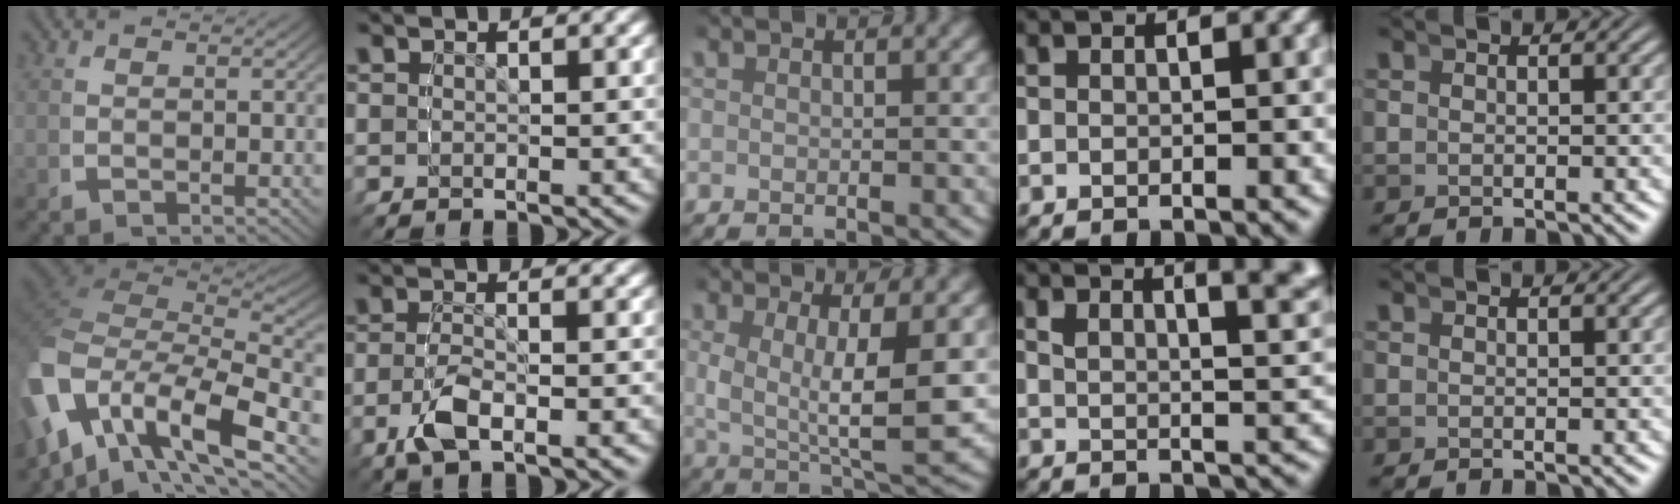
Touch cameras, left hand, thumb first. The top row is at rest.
{"thumb": {"total": 15.2, "force": [0.1, 9.3, 12.0], "torque": [-0.276, -0.043, 0.019]}, "index": {"total": 2.6, "force": [-1.5, 0.4, 2.1], "torque": [-0.043, -0.005, -0.026]}, "middle": {"total": 7.2, "force": [1.2, 2.8, 6.5], "torque": [-0.107, -0.016, 0.022]}, "ring": {"total": 9.5, "force": [4.6, 3.8, 7.4], "torque": [-0.073, 0.015, 0.065]}}